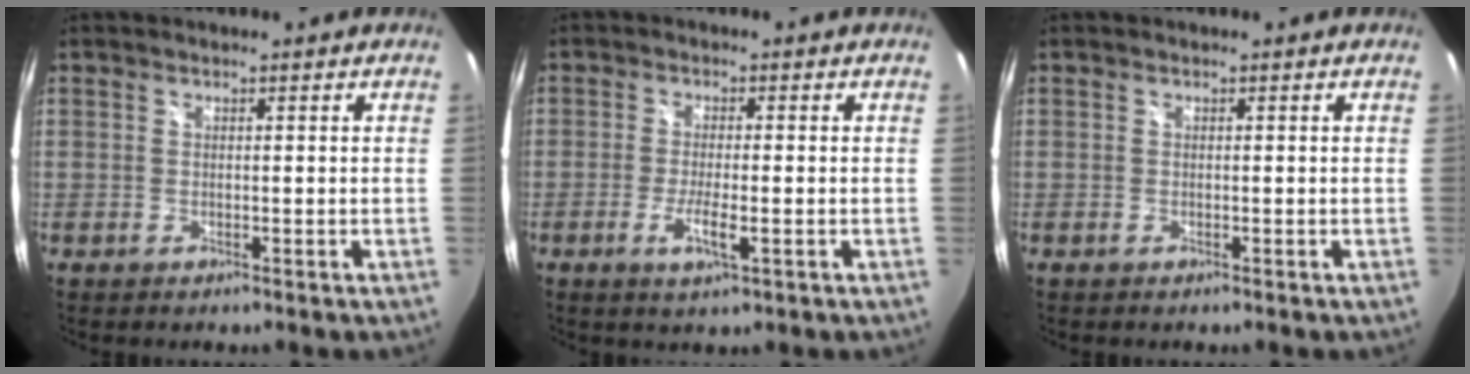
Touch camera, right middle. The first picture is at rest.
{"total": 4.5, "force": [-1.7, 0.7, 4.1], "torque": [-0.083, -0.008, -0.031]}
{"total": 0.0}